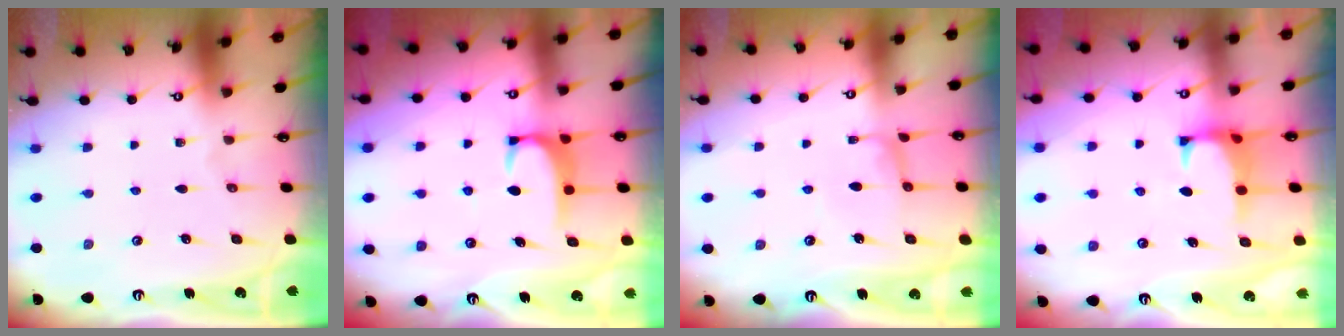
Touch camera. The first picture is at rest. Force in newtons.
{"total": 2.1, "press": 2.0, "slide": 0.5}
{"total": 3.3, "press": 3.2, "slide": 0.9}
{"total": 1.3, "press": 1.1, "slide": 0.6}